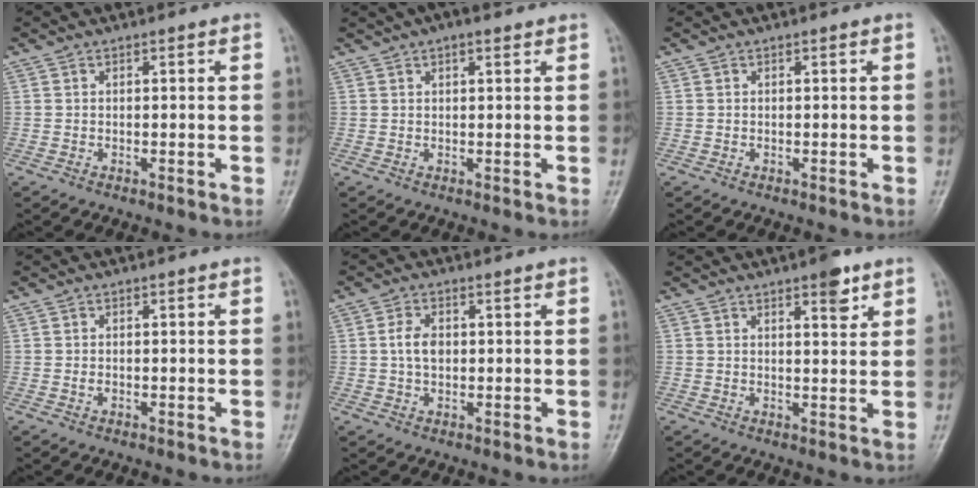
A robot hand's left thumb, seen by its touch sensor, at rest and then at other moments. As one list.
[{"total": 3.8, "force": [2.2, 1.5, 2.6], "torque": [-0.039, 0.013, 0.033]}, {"total": 0.0}, {"total": 0.8, "force": [-0.3, 0.7, 0.4], "torque": [-0.007, 0.004, -0.007]}, {"total": 3.8, "force": [0.5, 2.4, 2.8], "torque": [-0.052, 0.004, 0.006]}, {"total": 4.3, "force": [2.7, 1.5, 3.0], "torque": [-0.028, -0.013, 0.035]}]